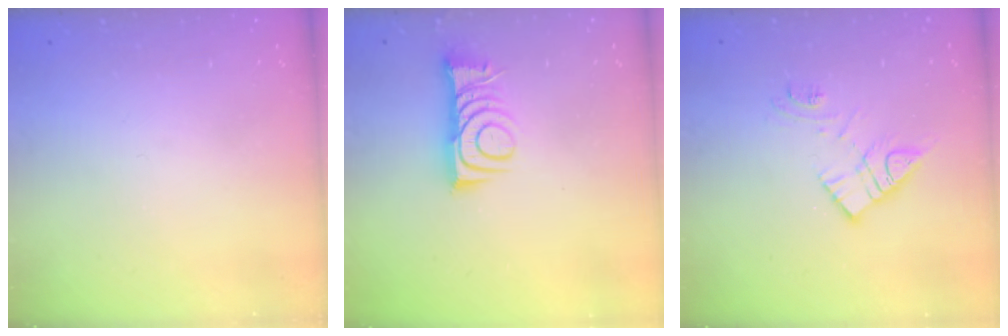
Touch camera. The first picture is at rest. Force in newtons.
{"total": 9.2, "press": 9.2, "slide": 0.3}
{"total": 11.6, "press": 11.6, "slide": 0.9}